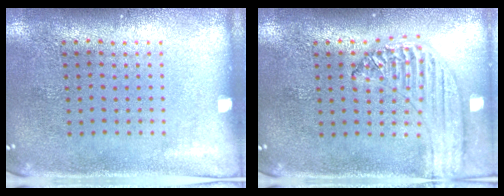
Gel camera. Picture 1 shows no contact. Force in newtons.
{"total": 1.2, "press": 1.2, "slide": 0.2}